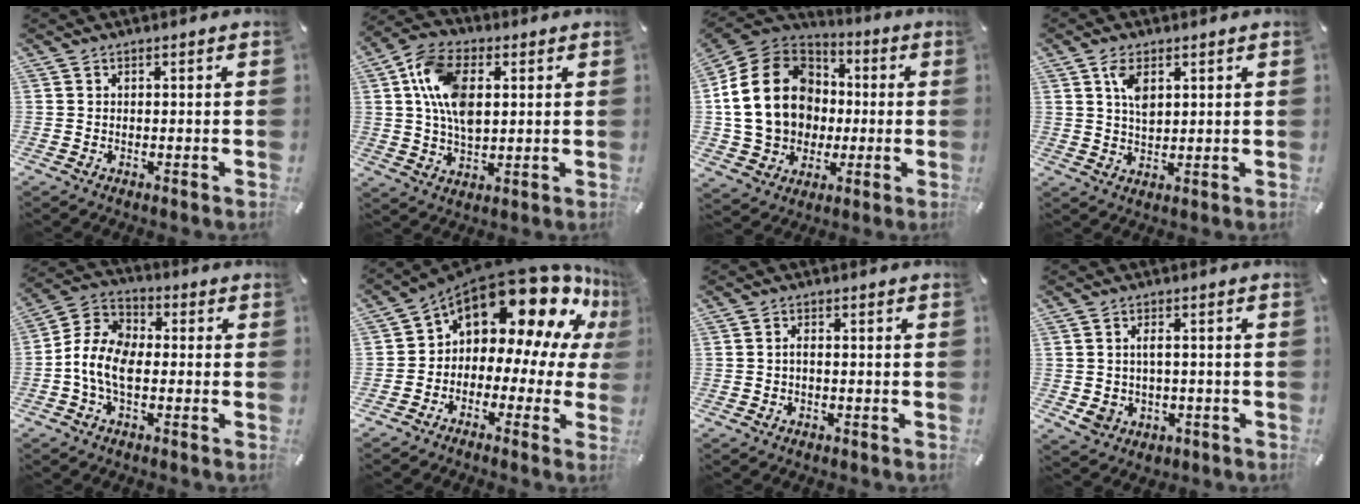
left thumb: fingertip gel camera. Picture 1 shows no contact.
{"total": 12.6, "force": [2.6, 7.9, 9.4], "torque": [-0.201, 0.007, 0.047]}
{"total": 21.8, "force": [0.5, 18.2, 12.0], "torque": [-0.247, 0.018, 0.021]}
{"total": 5.4, "force": [2.2, 3.0, 3.9], "torque": [-0.069, -0.002, 0.036]}
{"total": 9.0, "force": [-3.2, 5.6, 6.3], "torque": [-0.145, 0.010, -0.062]}
{"total": 18.2, "force": [11.6, 9.3, 10.5], "torque": [-0.173, -0.096, 0.195]}
{"total": 1.8, "force": [-0.3, 0.9, 1.4], "torque": [-0.028, 0.003, -0.007]}
{"total": 5.0, "force": [0.0, 4.0, 3.0], "torque": [-0.066, 0.001, -0.002]}